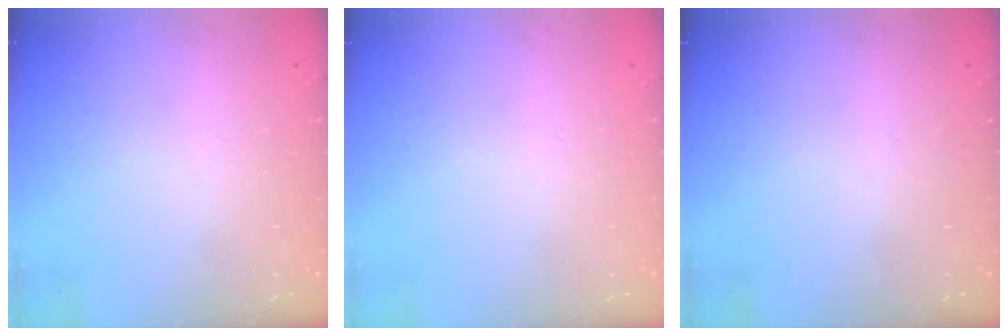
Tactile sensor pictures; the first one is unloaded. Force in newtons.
{"total": 0.0}
{"total": 0.0}